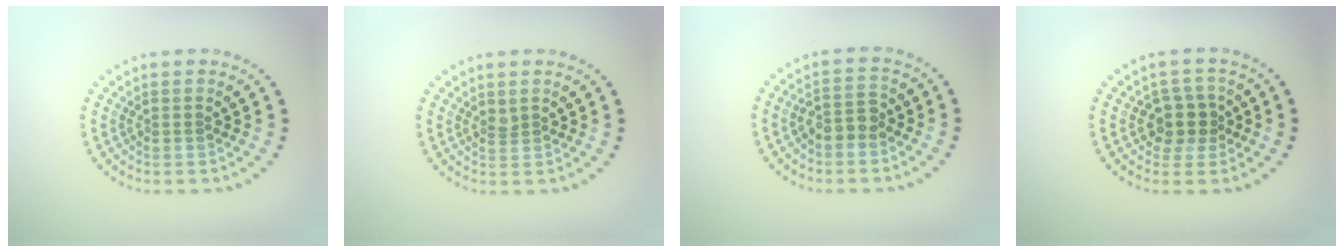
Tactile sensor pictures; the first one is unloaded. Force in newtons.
{"total": 0.8, "press": 0.5, "slide": 0.6}
{"total": 2.2, "press": 2.1, "slide": 0.7}
{"total": 2.5, "press": 2.3, "slide": 1.1}